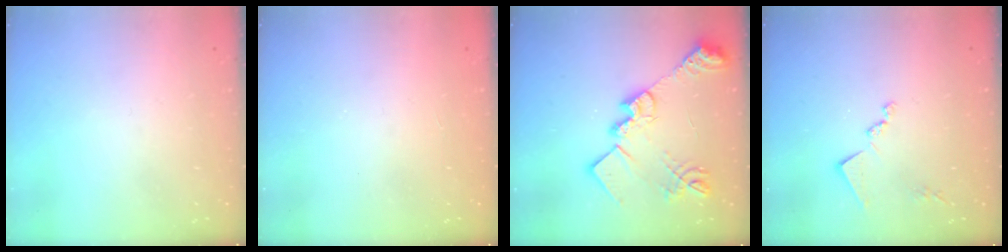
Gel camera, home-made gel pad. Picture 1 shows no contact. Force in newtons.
{"total": 1.0, "press": 1.0, "slide": 0.1}
{"total": 22.5, "press": 22.4, "slide": 1.6}
{"total": 10.1, "press": 10.1, "slide": 0.5}